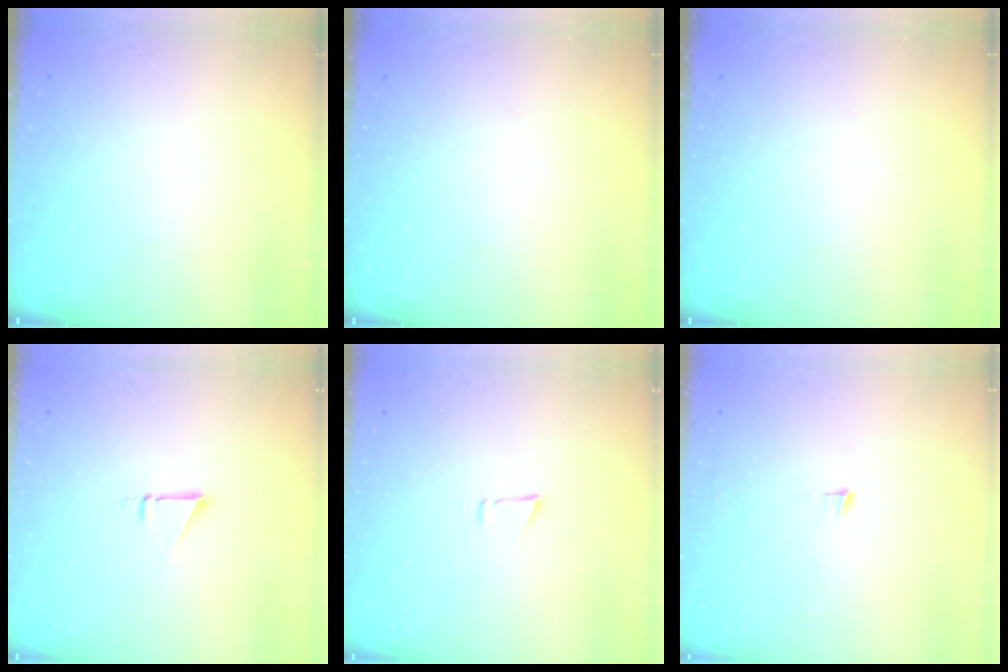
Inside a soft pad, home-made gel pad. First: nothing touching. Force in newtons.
{"total": 0.0}
{"total": 0.0}
{"total": 2.7, "press": 2.7, "slide": 0.2}
{"total": 2.7, "press": 2.6, "slide": 0.8}
{"total": 3.2, "press": 3.2, "slide": 0.4}